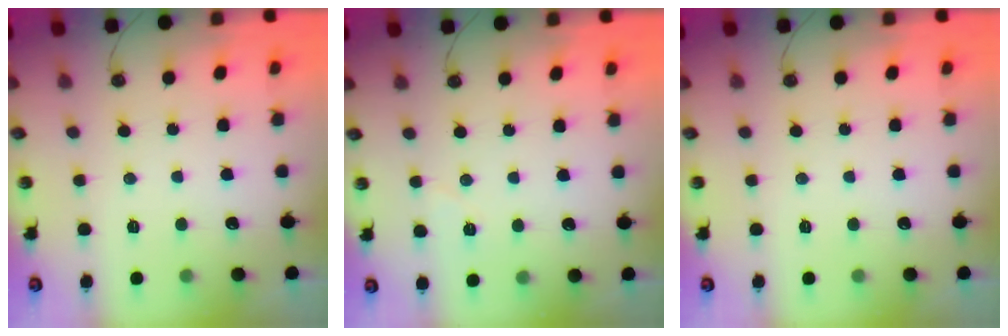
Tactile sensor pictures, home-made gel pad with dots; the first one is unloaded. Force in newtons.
{"total": 4.5, "press": 3.8, "slide": 2.3}
{"total": 0.0}